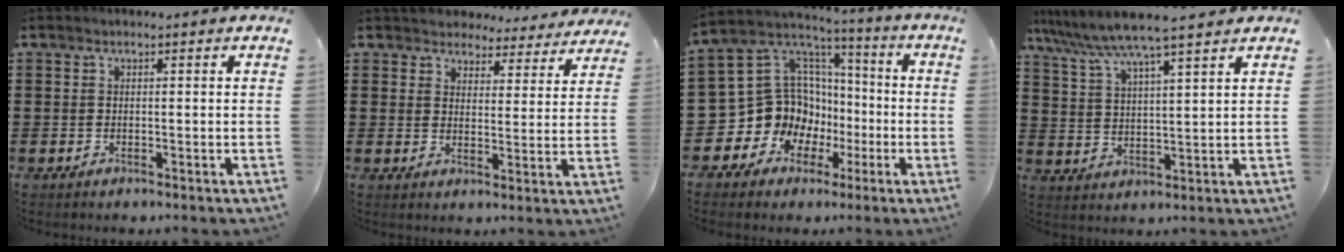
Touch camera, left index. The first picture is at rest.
{"total": 4.3, "force": [4.1, 1.1, -0.1], "torque": [-0.012, -0.024, 0.070]}
{"total": 12.4, "force": [-2.3, 11.6, 3.7], "torque": [-0.124, -0.025, -0.029]}
{"total": 6.7, "force": [5.8, -0.2, 3.4], "torque": [-0.087, -0.028, 0.097]}